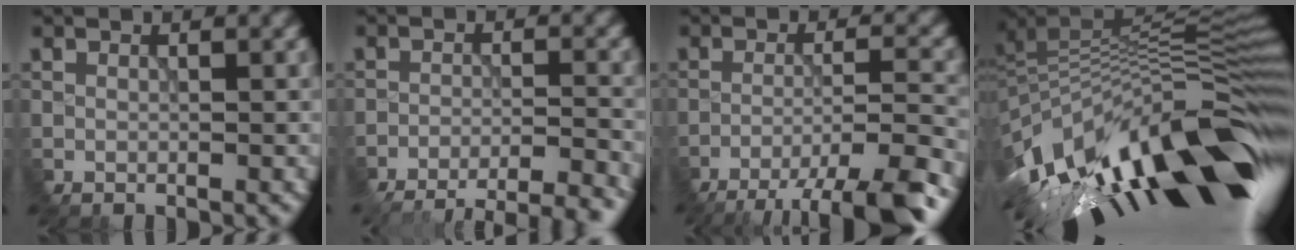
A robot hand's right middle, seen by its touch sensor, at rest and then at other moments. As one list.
[{"total": 11.1, "force": [-10.5, 2.0, 3.0], "torque": [-0.049, -0.001, -0.106]}, {"total": 8.1, "force": [-6.6, 0.4, 4.7], "torque": [-0.077, 0.009, -0.086]}, {"total": 14.7, "force": [-5.7, 5.1, 12.6], "torque": [-0.225, 0.007, -0.079]}]